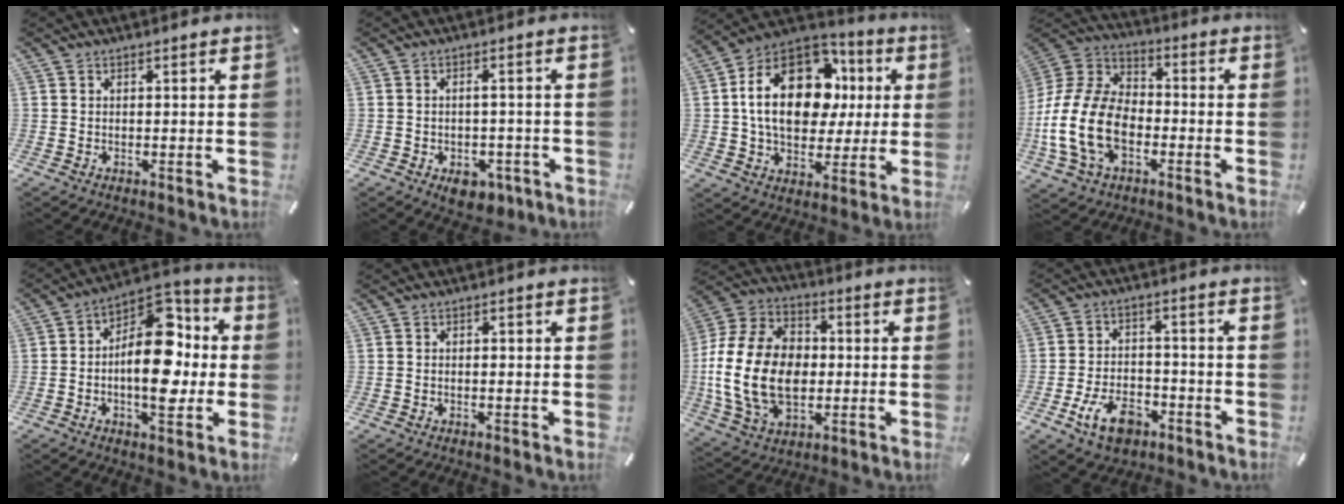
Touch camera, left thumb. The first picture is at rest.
{"total": 5.6, "force": [-2.3, 3.4, 3.7], "torque": [-0.047, 0.014, -0.037]}
{"total": 22.0, "force": [4.7, 15.2, 15.1], "torque": [-0.265, -0.002, 0.083]}
{"total": 17.7, "force": [-5.5, 12.0, 11.8], "torque": [-0.266, 0.027, -0.099]}
{"total": 18.2, "force": [-0.3, 10.7, 14.7], "torque": [-0.233, -0.012, -0.005]}
{"total": 1.1, "force": [-0.3, 0.6, 0.9], "torque": [-0.015, 0.002, -0.007]}
{"total": 20.4, "force": [-2.2, 15.2, 13.4], "torque": [-0.296, 0.022, -0.037]}
{"total": 10.2, "force": [-4.8, 6.3, 6.4], "torque": [-0.126, 0.014, -0.086]}